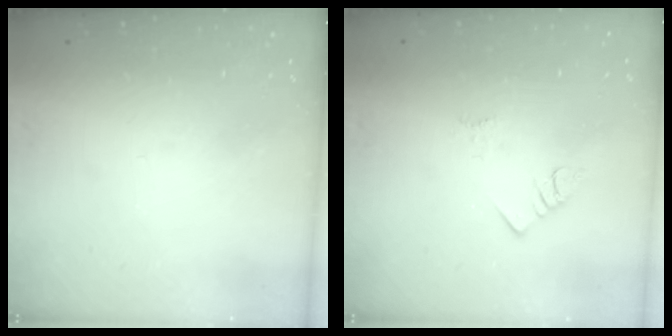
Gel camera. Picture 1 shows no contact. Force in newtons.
{"total": 2.0, "press": 2.0, "slide": 0.4}